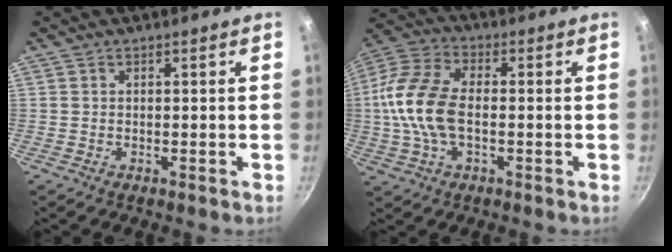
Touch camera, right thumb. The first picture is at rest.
{"total": 14.2, "force": [-1.0, 8.1, 11.6], "torque": [-0.230, 0.030, -0.034]}